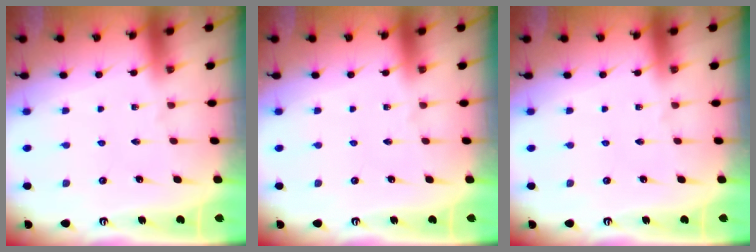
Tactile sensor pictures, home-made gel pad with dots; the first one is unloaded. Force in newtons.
{"total": 0.0}
{"total": 0.0}